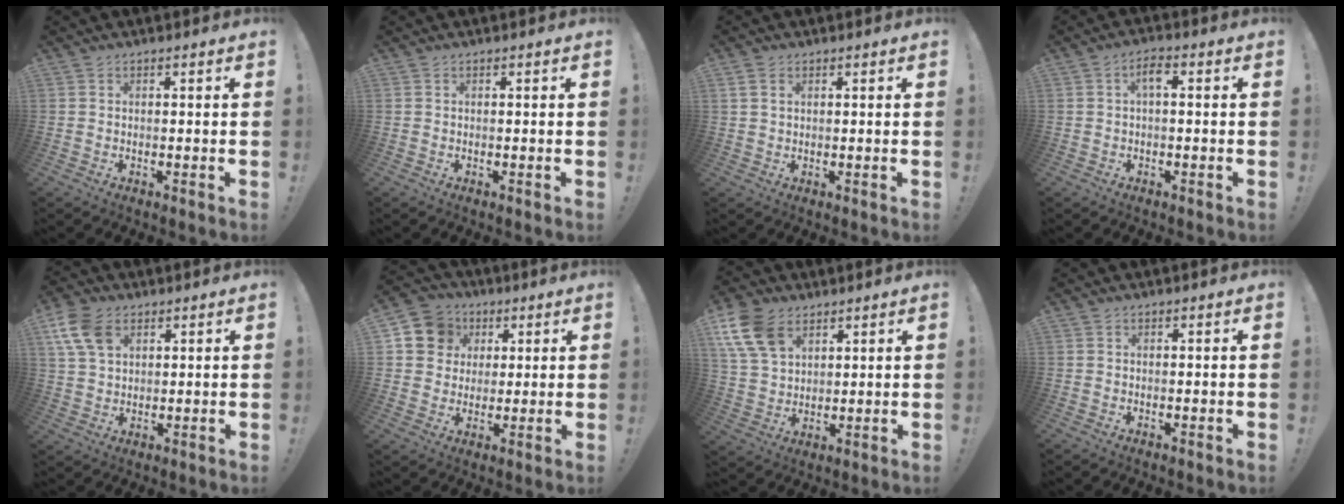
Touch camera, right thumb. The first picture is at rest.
{"total": 0.0}
{"total": 2.2, "force": [1.0, 1.4, 1.4], "torque": [-0.023, 0.000, 0.017]}
{"total": 3.8, "force": [0.2, 1.3, 3.6], "torque": [-0.067, 0.012, 0.000]}
{"total": 10.9, "force": [4.9, 7.3, 6.5], "torque": [-0.123, -0.010, 0.096]}
{"total": 10.8, "force": [3.4, 9.8, 3.0], "torque": [-0.044, -0.007, 0.073]}
{"total": 13.7, "force": [7.3, 9.2, 7.1], "torque": [-0.137, -0.033, 0.144]}
{"total": 0.0}